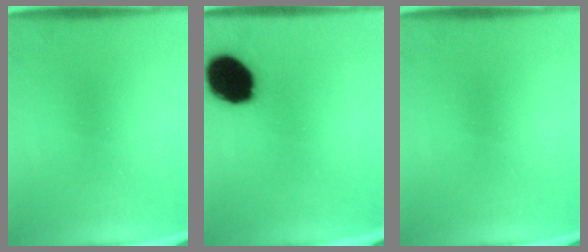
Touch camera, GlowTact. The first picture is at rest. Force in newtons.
{"total": 16.2}
{"total": 0.0}